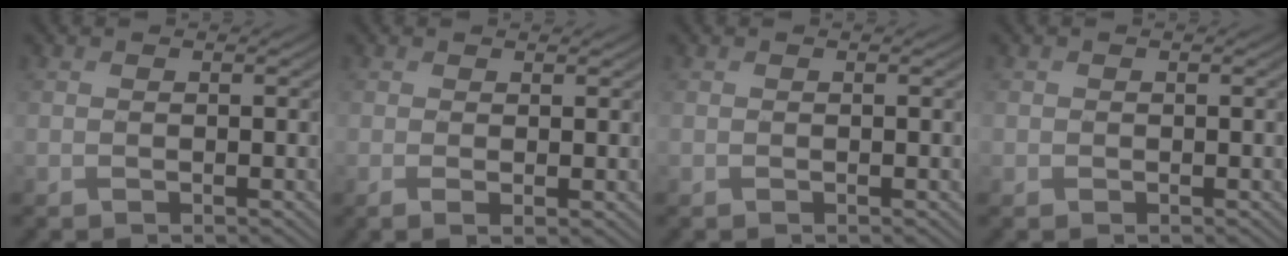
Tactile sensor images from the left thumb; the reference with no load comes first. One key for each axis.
{"total": 1.4, "fx": 0.3, "fy": 0.0, "fz": 1.3, "tx": -0.029, "ty": -0.003, "tz": 0.005}
{"total": 0.0}
{"total": 0.6, "fx": 0.1, "fy": 0.5, "fz": -0.1, "tx": 0.003, "ty": -0.003, "tz": 0.000}